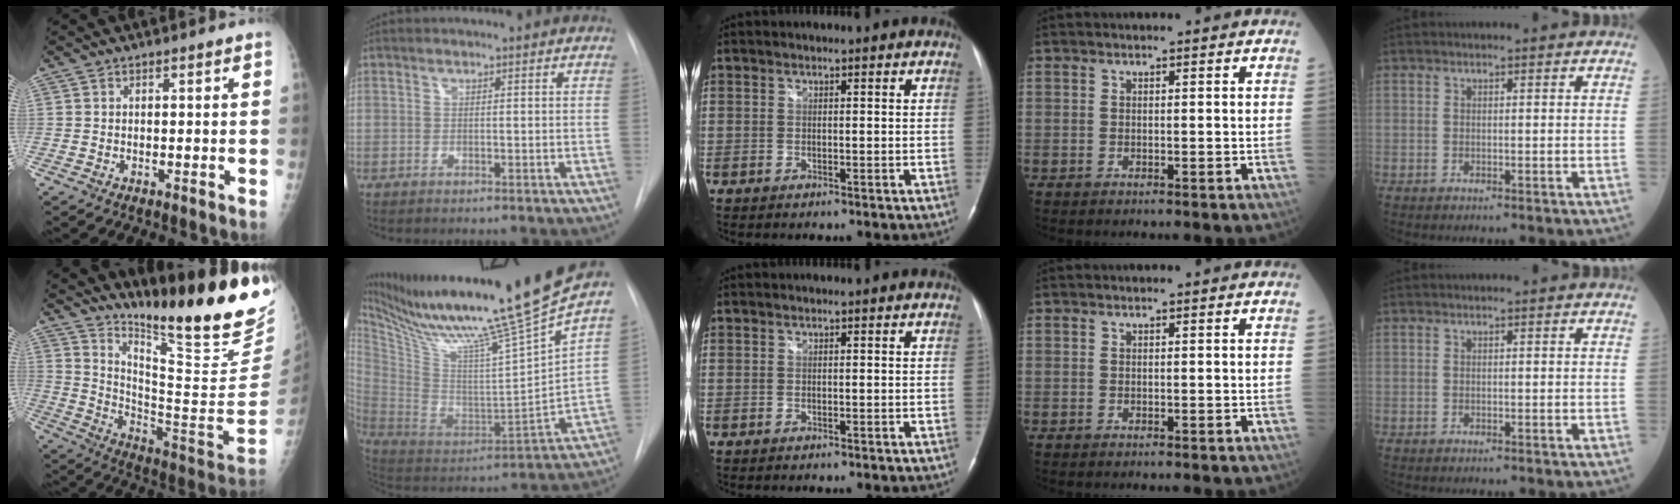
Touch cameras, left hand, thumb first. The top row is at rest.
{"thumb": {"total": 28.1, "force": [20.6, 3.9, 18.6], "torque": [-0.257, -0.146, 0.299]}, "index": {"total": 28.1, "force": [22.0, -1.9, 17.4], "torque": [-0.299, -0.063, 0.354]}}